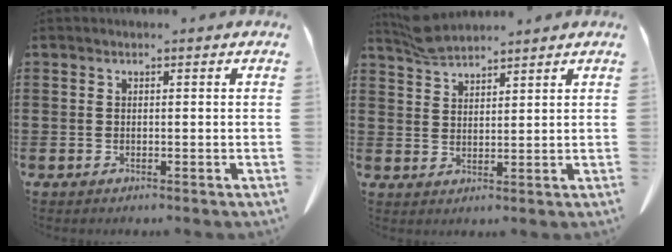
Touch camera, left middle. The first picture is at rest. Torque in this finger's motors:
{"motor_torque": [0.17, 0.15, -0.43, -0.07]}